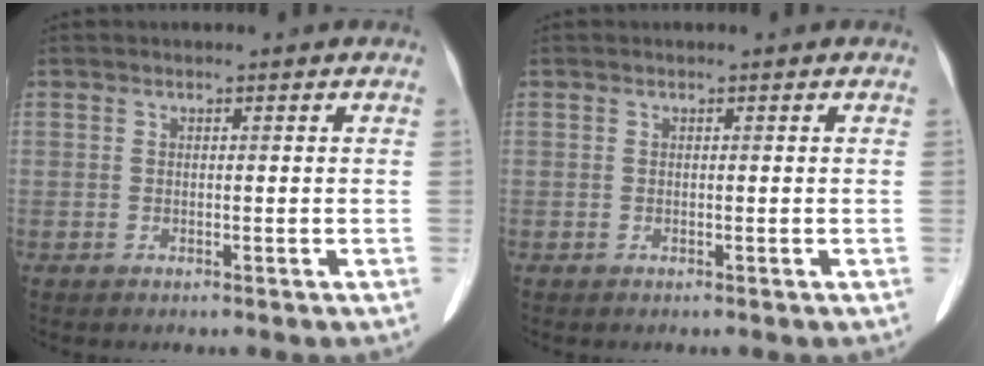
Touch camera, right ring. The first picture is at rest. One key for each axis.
{"total": 0.0}